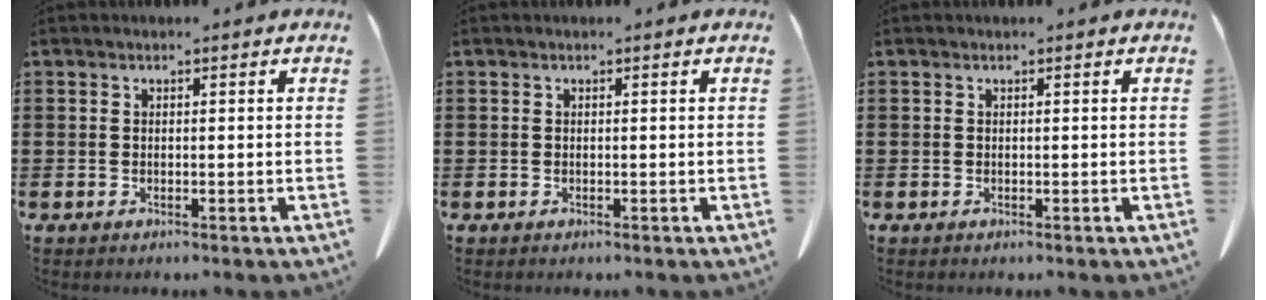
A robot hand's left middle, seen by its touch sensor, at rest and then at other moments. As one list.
[{"total": 0.0}, {"total": 0.0}]